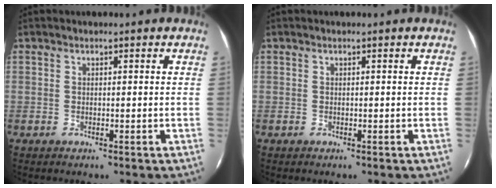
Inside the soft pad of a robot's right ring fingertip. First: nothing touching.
{"total": 0.0}